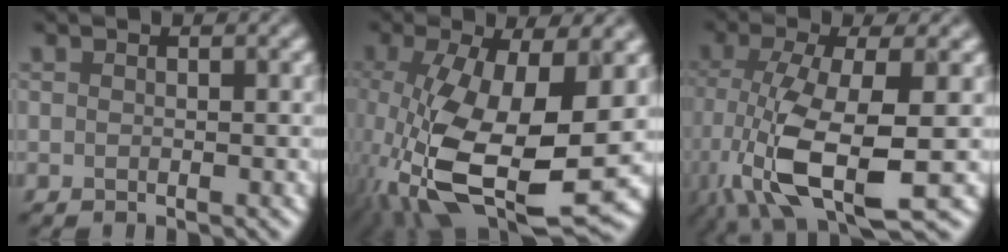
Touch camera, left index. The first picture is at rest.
{"total": 14.0, "force": [-3.1, 5.7, 12.4], "torque": [-0.258, -0.036, -0.043]}
{"total": 10.1, "force": [-3.3, 3.4, 8.9], "torque": [-0.196, -0.027, -0.059]}